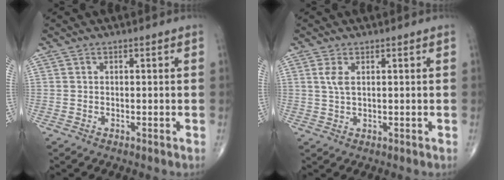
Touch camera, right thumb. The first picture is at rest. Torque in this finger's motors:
{"motor_torque": [-0.07, -0.07, 0.41, 0.20, 0.01]}